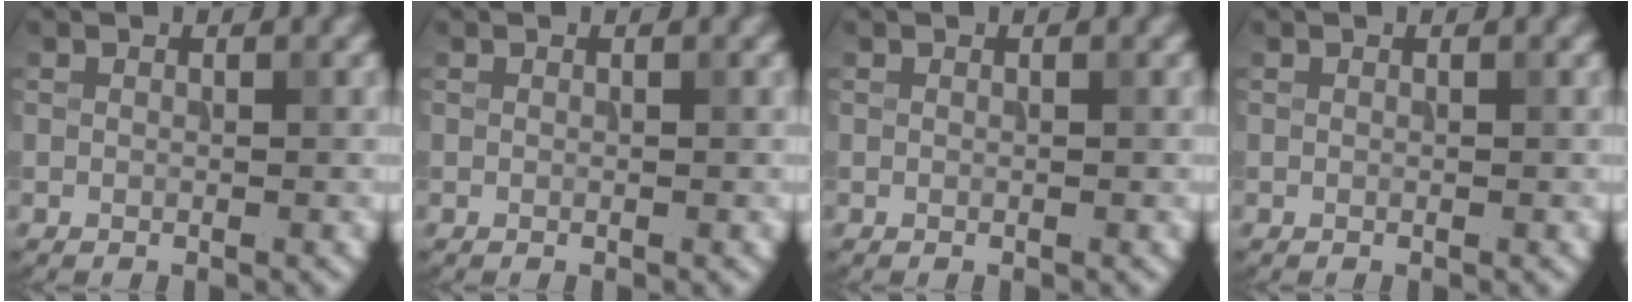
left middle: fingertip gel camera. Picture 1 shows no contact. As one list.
[{"total": 0.0}, {"total": 0.0}, {"total": 0.0}]